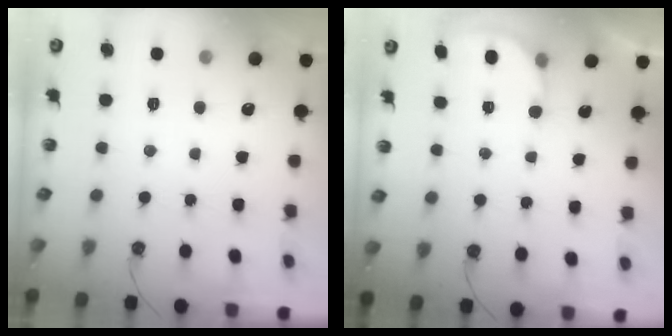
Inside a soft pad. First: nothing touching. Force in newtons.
{"total": 3.3, "press": 3.2, "slide": 0.5}